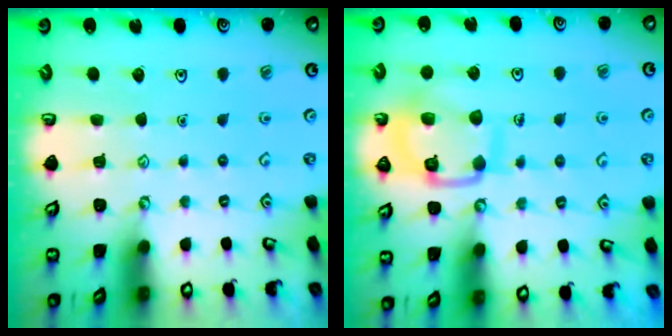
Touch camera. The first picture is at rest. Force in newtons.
{"total": 11.9, "press": 11.8, "slide": 1.0}